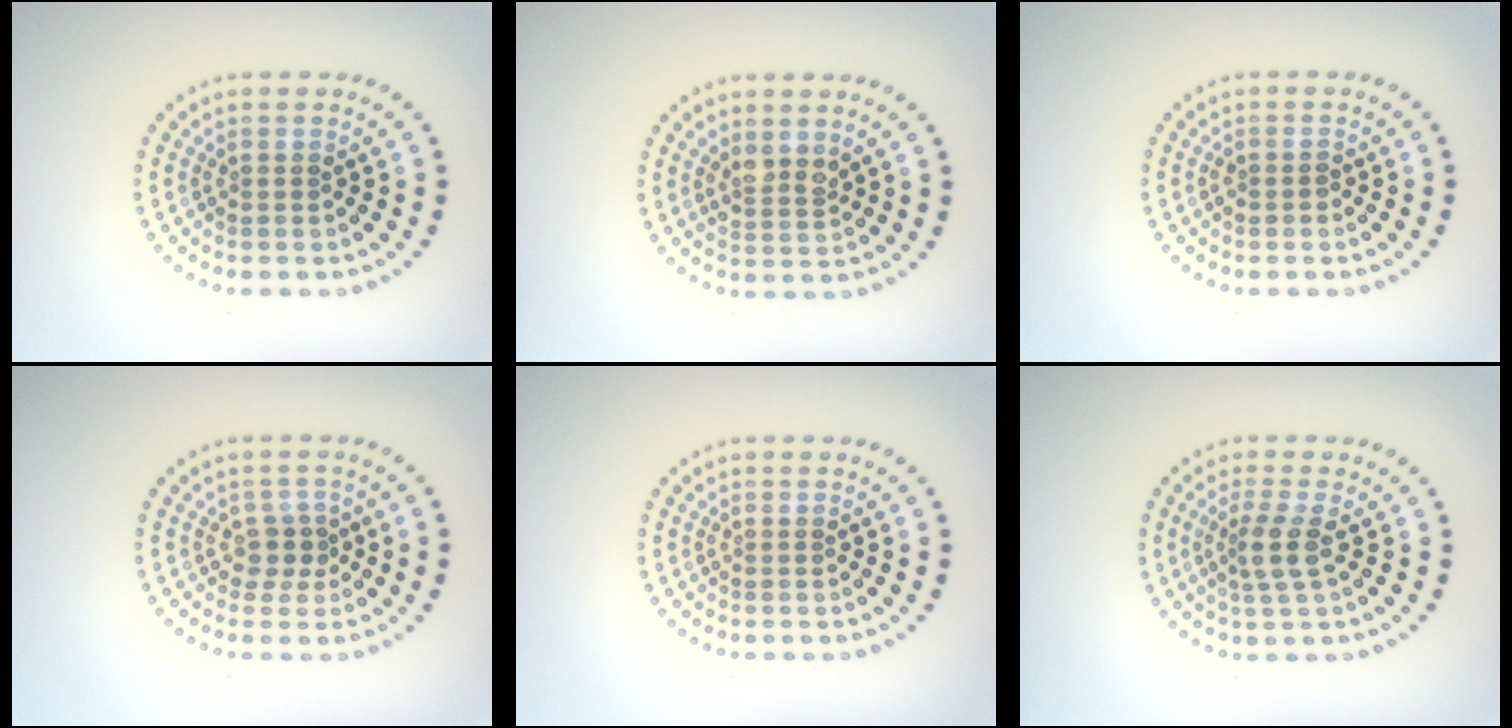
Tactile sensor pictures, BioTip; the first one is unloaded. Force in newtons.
{"total": 1.8, "press": 1.5, "slide": 0.9}
{"total": 0.8, "press": 0.7, "slide": 0.2}
{"total": 1.8, "press": 1.4, "slide": 1.1}
{"total": 0.0}
{"total": 2.5, "press": 2.0, "slide": 1.5}